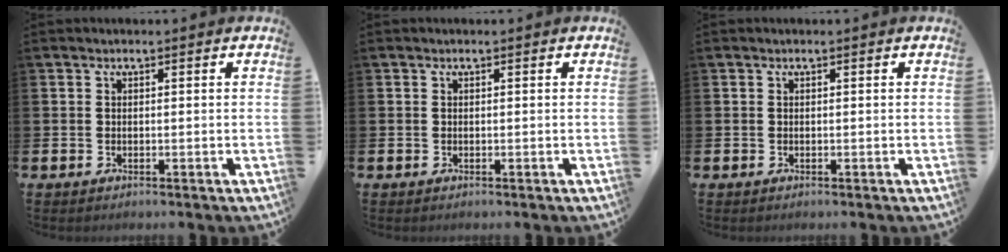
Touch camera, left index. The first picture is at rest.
{"total": 0.0}
{"total": 0.0}